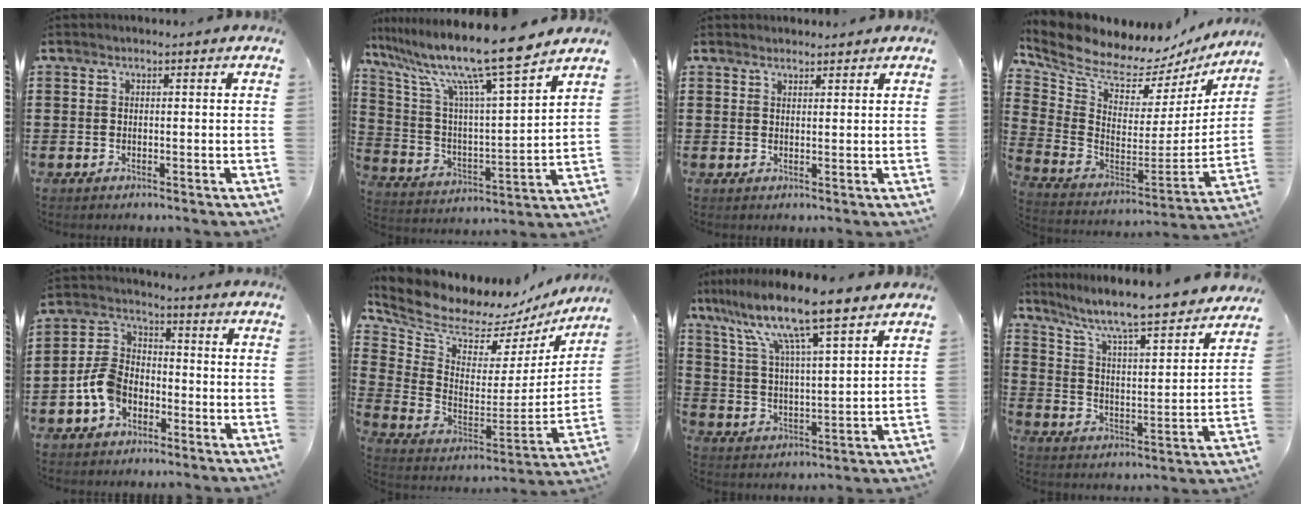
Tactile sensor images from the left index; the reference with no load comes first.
{"total": 13.5, "force": [10.7, 0.3, 8.3], "torque": [-0.190, -0.069, 0.174]}
{"total": 1.4, "force": [1.4, 0.4, -0.1], "torque": [-0.002, 0.003, 0.027]}
{"total": 7.6, "force": [6.8, 2.6, 2.4], "torque": [-0.090, -0.062, 0.115]}
{"total": 7.5, "force": [-3.6, 5.1, 4.1], "torque": [-0.114, 0.012, -0.078]}
{"total": 7.5, "force": [7.0, 2.3, 1.5], "torque": [-0.077, -0.064, 0.117]}
{"total": 10.7, "force": [8.3, 0.5, 6.6], "torque": [-0.157, -0.040, 0.137]}
{"total": 6.9, "force": [5.9, 0.1, 3.7], "torque": [-0.097, -0.050, 0.090]}